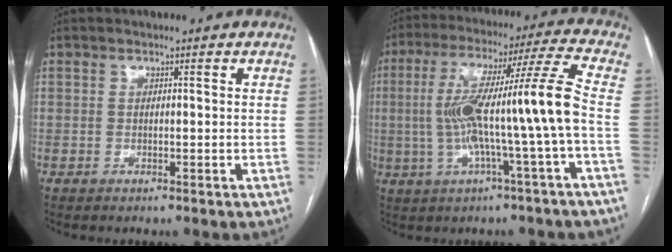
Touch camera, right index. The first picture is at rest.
{"total": 15.0, "force": [-1.9, -1.1, 14.9], "torque": [-0.270, 0.029, -0.035]}